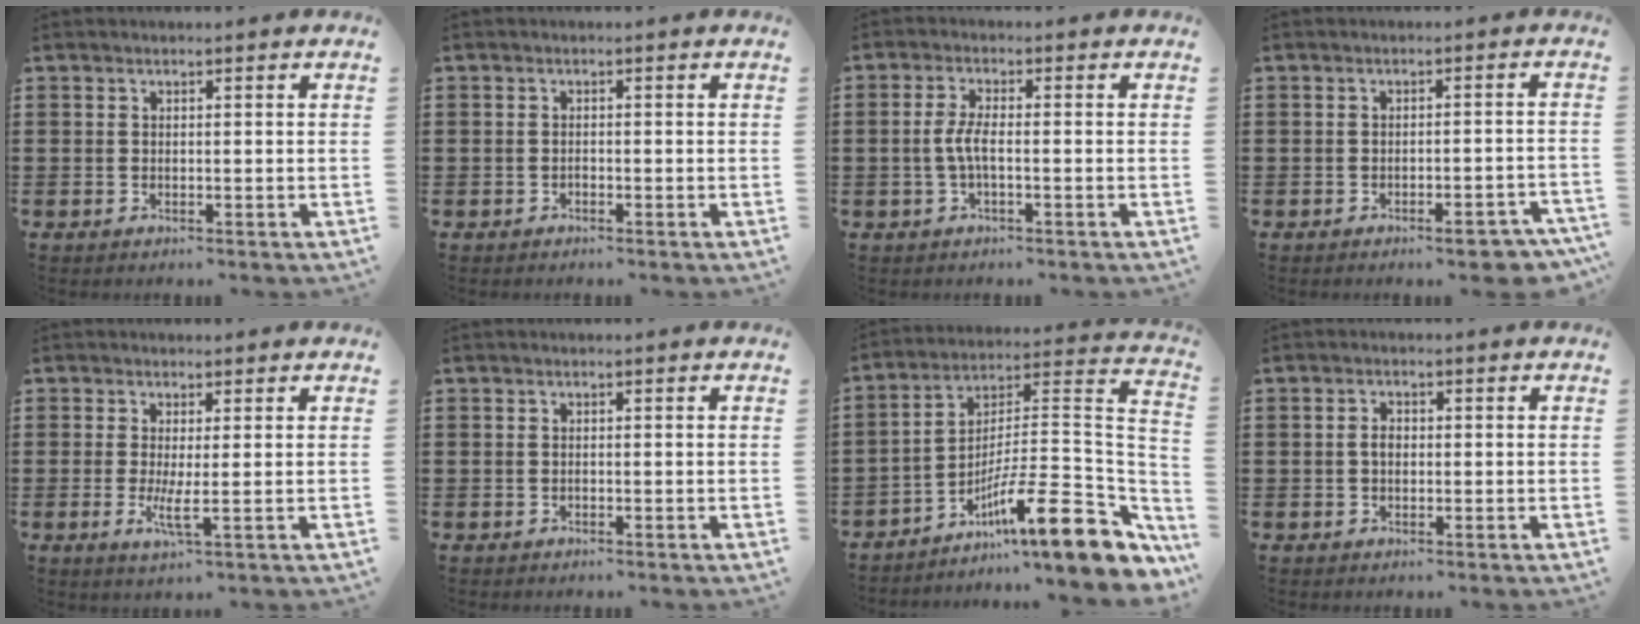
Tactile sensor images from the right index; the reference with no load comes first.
{"total": 0.5, "force": [-0.4, 0.2, 0.2], "torque": [-0.003, 0.000, -0.009]}
{"total": 3.5, "force": [-0.7, 0.7, 3.4], "torque": [-0.083, -0.006, -0.022]}
{"total": 3.9, "force": [-3.0, 0.5, 2.5], "torque": [-0.036, -0.002, -0.052]}
{"total": 3.4, "force": [-0.3, 0.1, 3.4], "torque": [-0.070, -0.012, -0.008]}
{"total": 0.0}
{"total": 14.5, "force": [-8.4, 2.8, 11.5], "torque": [-0.167, -0.001, -0.148]}
{"total": 1.8, "force": [-0.1, 1.1, 1.4], "torque": [-0.027, 0.005, -0.003]}